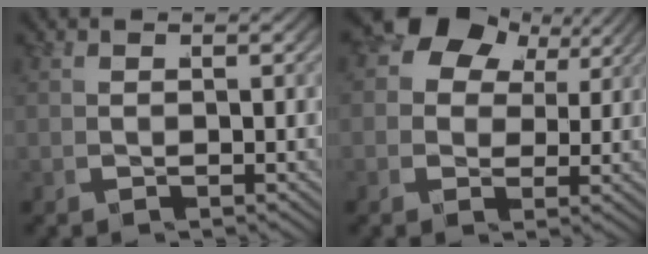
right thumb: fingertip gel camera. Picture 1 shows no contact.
{"total": 7.8, "force": [2.8, 5.8, 4.4], "torque": [-0.097, -0.001, 0.037]}